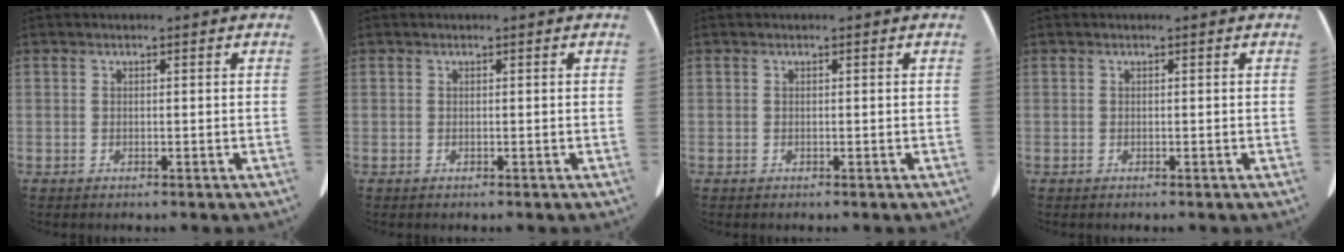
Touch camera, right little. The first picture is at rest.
{"total": 0.0}
{"total": 0.0}
{"total": 0.0}